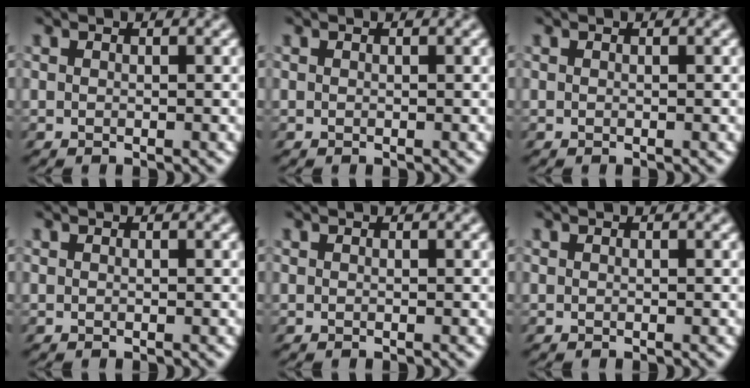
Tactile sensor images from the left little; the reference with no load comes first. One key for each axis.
{"total": 0.0}
{"total": 0.0}
{"total": 0.0}
{"total": 0.0}
{"total": 0.0}